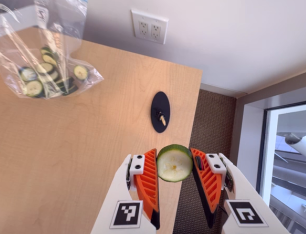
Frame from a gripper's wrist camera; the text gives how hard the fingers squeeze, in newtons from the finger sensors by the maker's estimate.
{"total": 9.0, "left": 9.3, "right": 8.8}